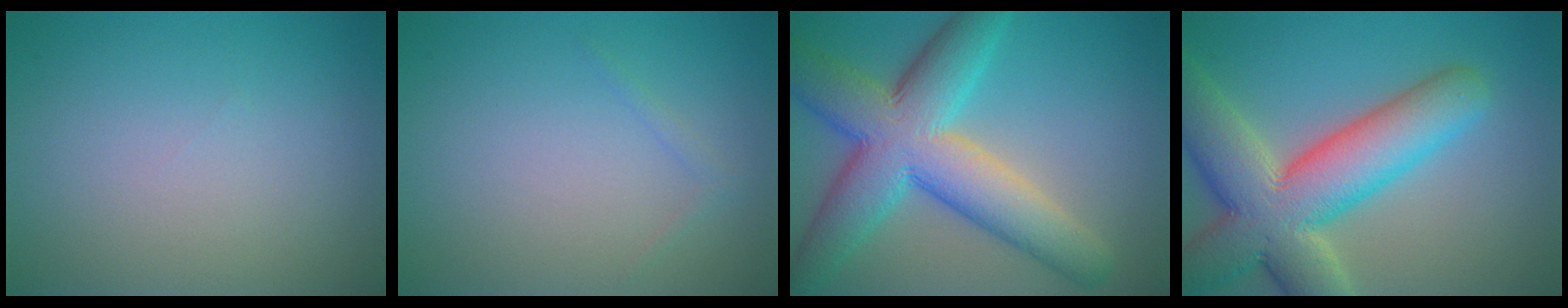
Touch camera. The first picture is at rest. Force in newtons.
{"total": 0.6, "press": 0.6, "slide": 0.1}
{"total": 10.6, "press": 10.6, "slide": 0.3}
{"total": 11.4, "press": 11.4, "slide": 1.1}